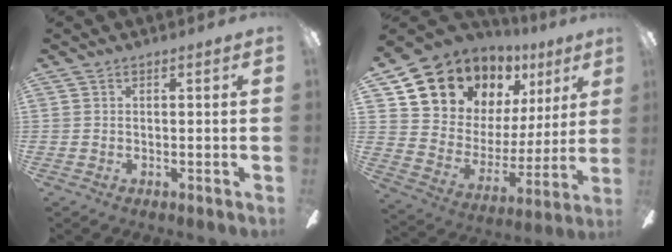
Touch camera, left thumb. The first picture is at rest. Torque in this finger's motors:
{"motor_torque": [2.17, 2.18, 1.20, -1.57, 0.15]}